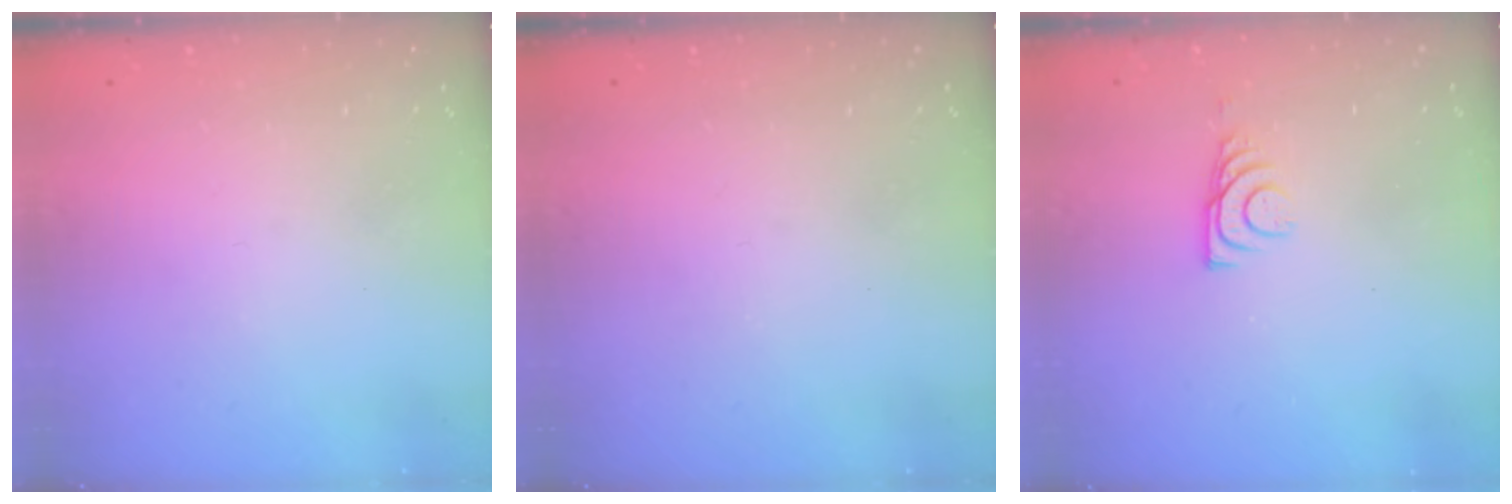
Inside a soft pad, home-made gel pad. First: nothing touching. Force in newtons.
{"total": 0.0}
{"total": 6.9, "press": 6.8, "slide": 0.8}